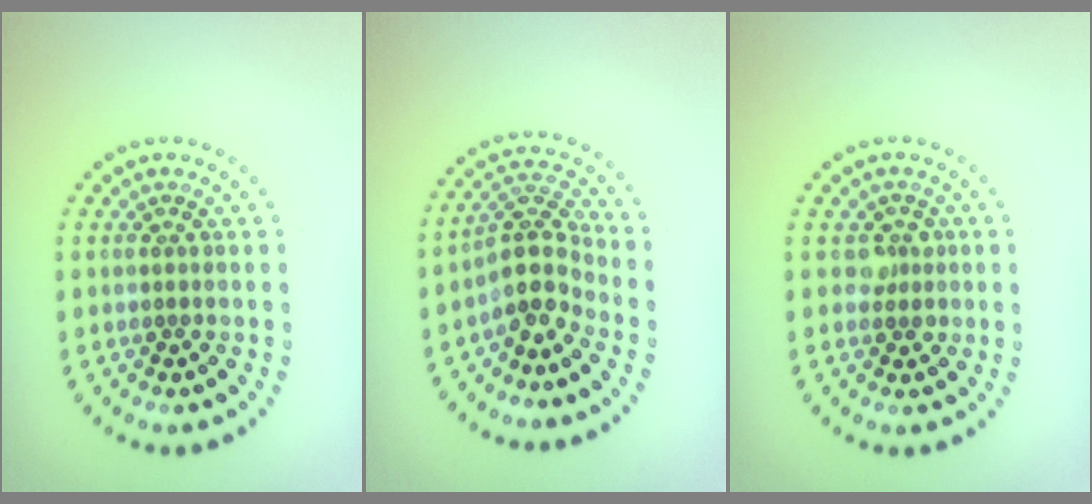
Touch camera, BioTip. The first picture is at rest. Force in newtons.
{"total": 3.7, "press": 2.9, "slide": 2.3}
{"total": 1.6, "press": 1.4, "slide": 0.9}